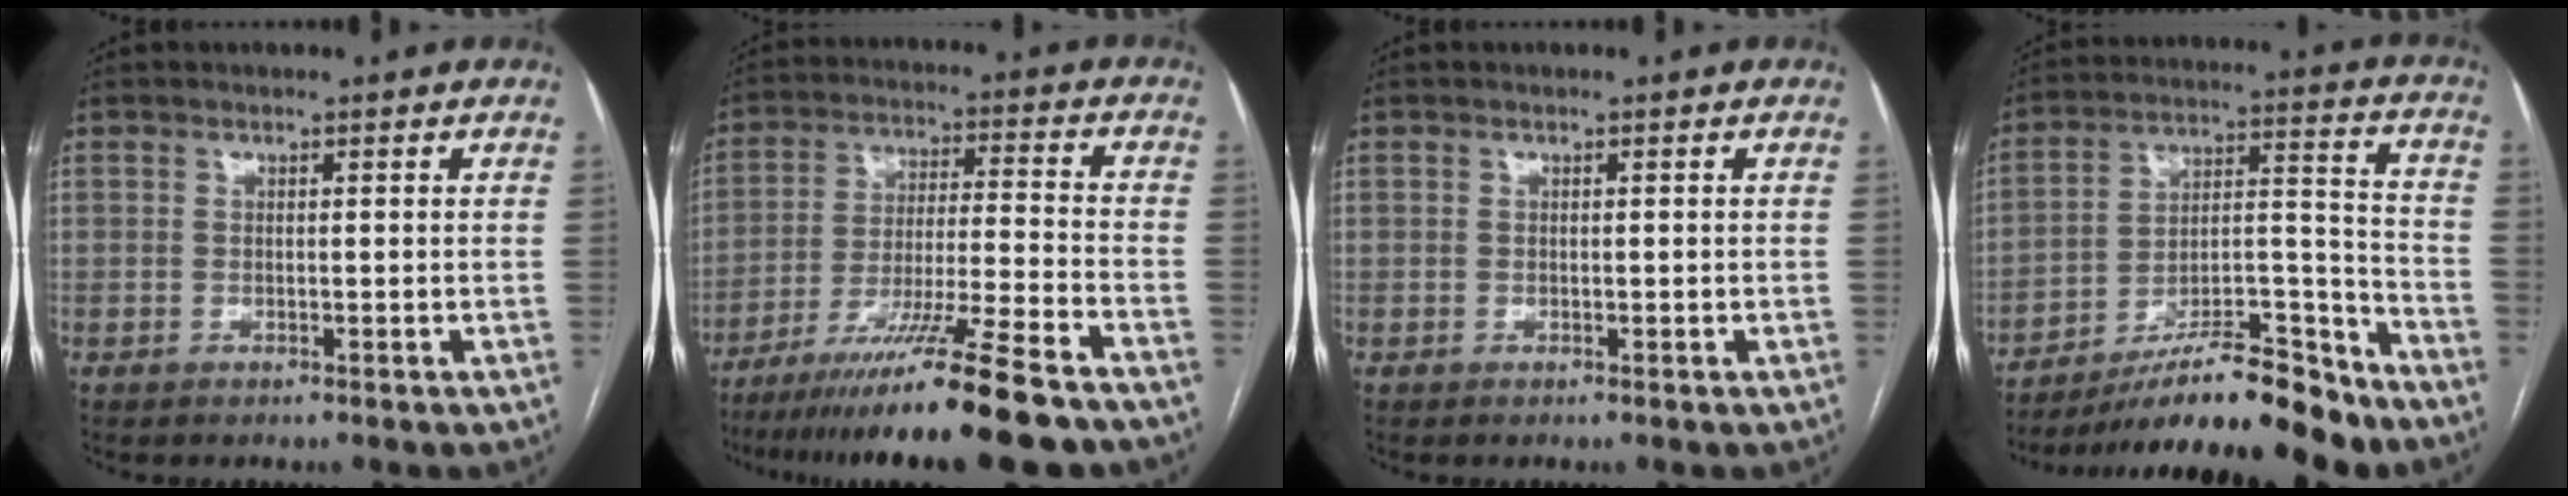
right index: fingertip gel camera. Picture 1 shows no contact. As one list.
[{"total": 18.2, "force": [-14.2, -0.8, 11.5], "torque": [-0.185, -0.033, -0.234]}, {"total": 0.0}, {"total": 19.7, "force": [-16.6, 2.7, 10.2], "torque": [-0.150, 0.019, -0.279]}]